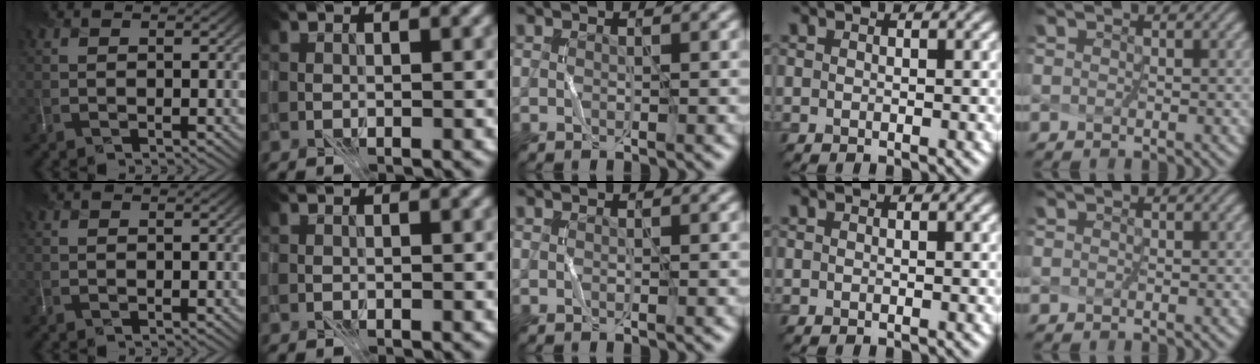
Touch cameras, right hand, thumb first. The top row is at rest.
{}